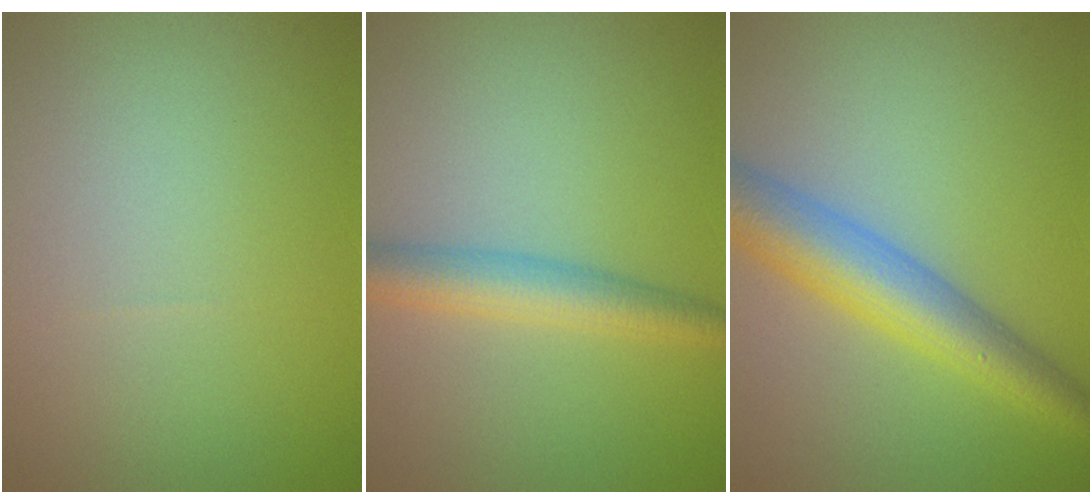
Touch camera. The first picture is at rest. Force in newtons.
{"total": 3.8, "press": 3.8, "slide": 0.1}
{"total": 6.2, "press": 6.2, "slide": 0.1}